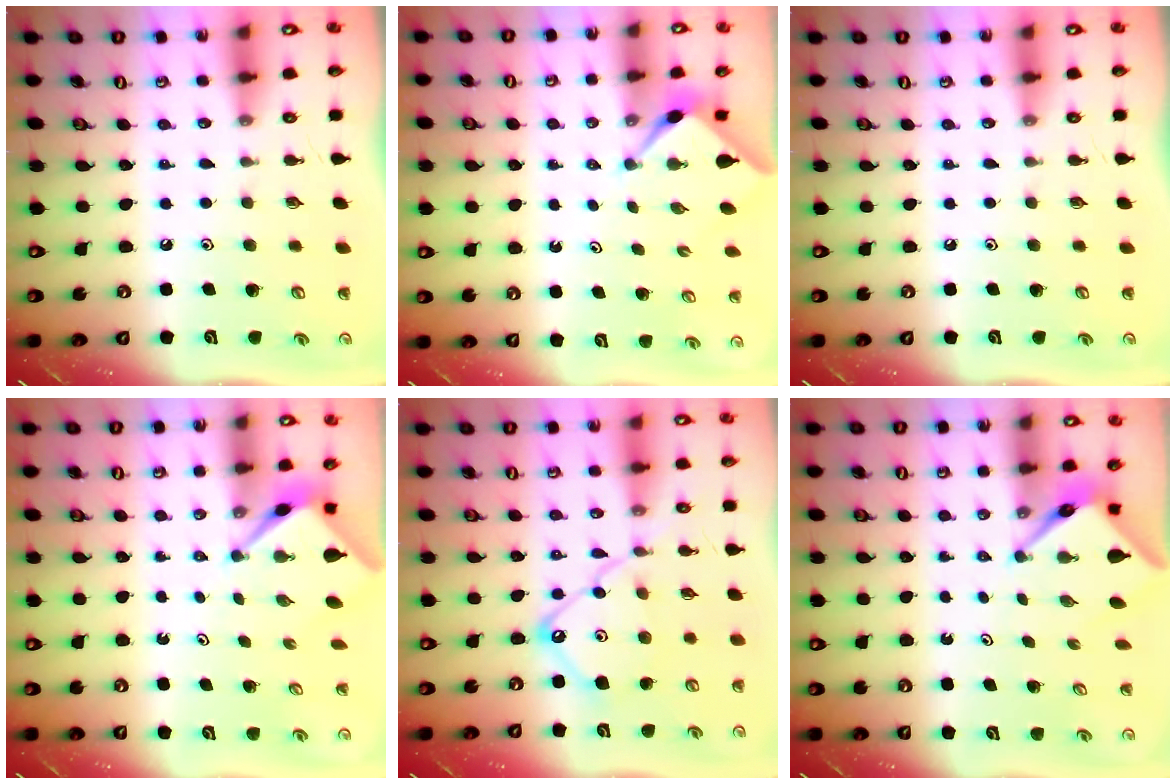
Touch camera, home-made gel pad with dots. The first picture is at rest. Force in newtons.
{"total": 2.5, "press": 2.5, "slide": 0.3}
{"total": 0.0}
{"total": 2.5, "press": 2.5, "slide": 0.2}
{"total": 14.2, "press": 14.2, "slide": 1.2}
{"total": 3.9, "press": 3.9, "slide": 0.2}